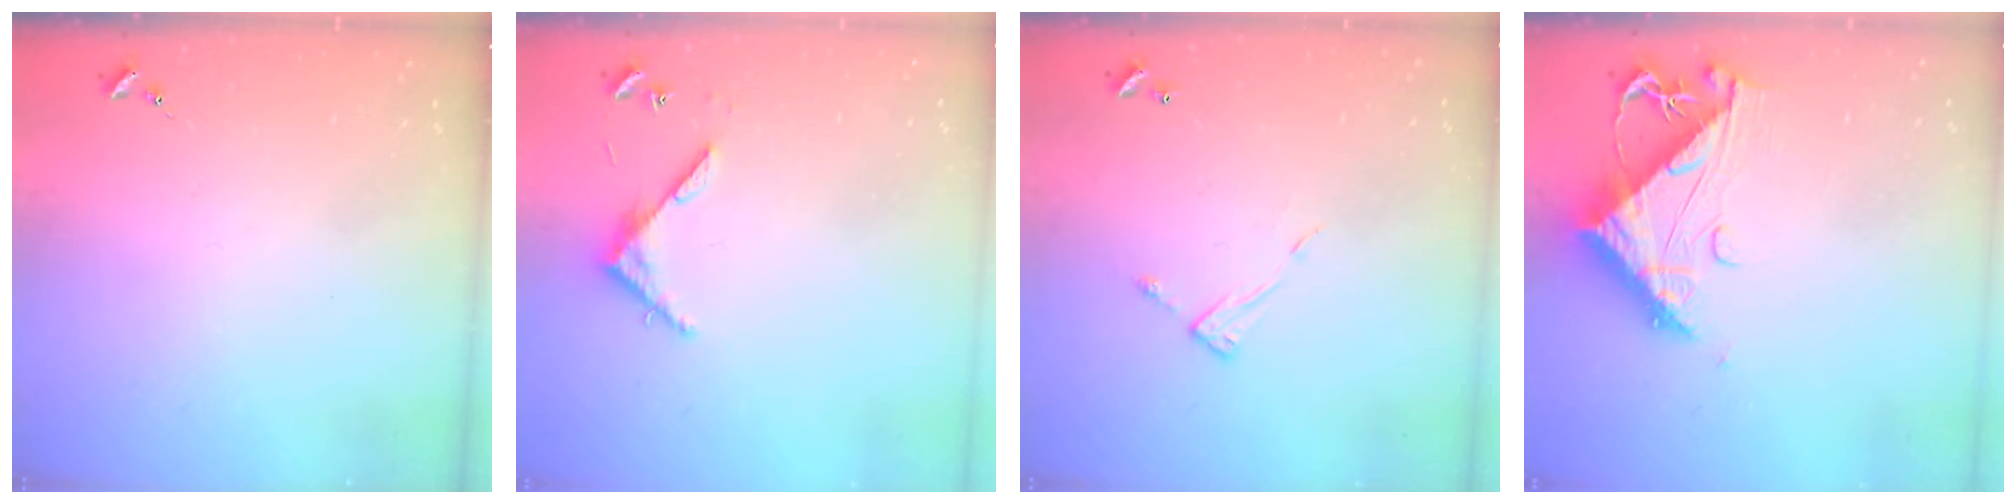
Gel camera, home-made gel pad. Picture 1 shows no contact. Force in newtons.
{"total": 5.0, "press": 5.0, "slide": 0.4}
{"total": 6.7, "press": 6.7, "slide": 0.2}
{"total": 10.1, "press": 10.0, "slide": 1.0}